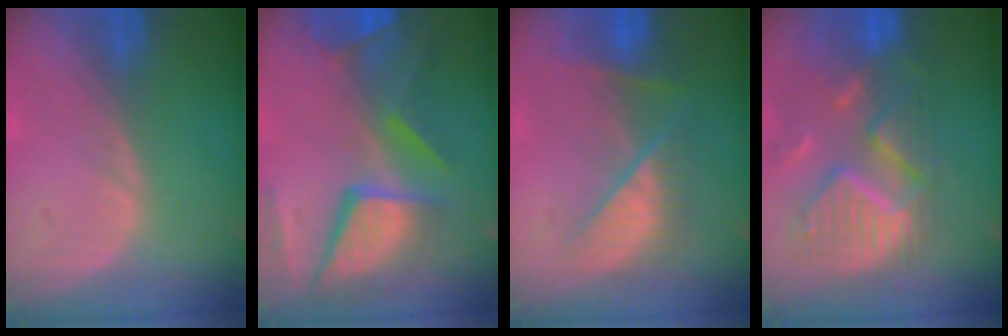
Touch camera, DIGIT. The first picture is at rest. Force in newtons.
{"total": 12.1, "press": 9.9, "slide": 6.9}
{"total": 7.1, "press": 7.0, "slide": 0.6}
{"total": 11.8, "press": 10.4, "slide": 5.5}